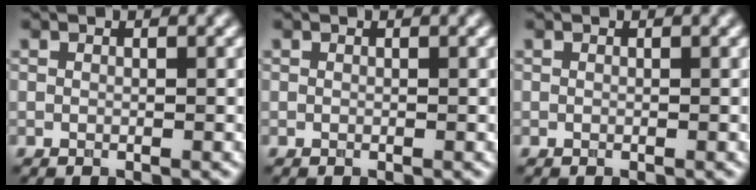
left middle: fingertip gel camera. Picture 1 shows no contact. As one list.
[{"total": 0.0}, {"total": 0.0}]